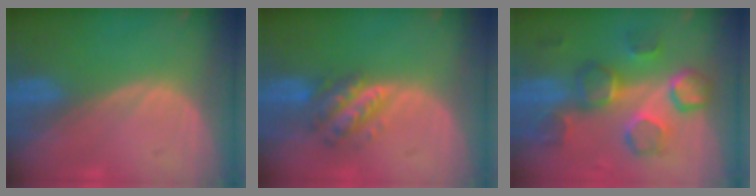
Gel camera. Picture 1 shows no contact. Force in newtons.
{"total": 5.8, "press": 5.3, "slide": 2.4}
{"total": 8.9, "press": 8.8, "slide": 0.9}